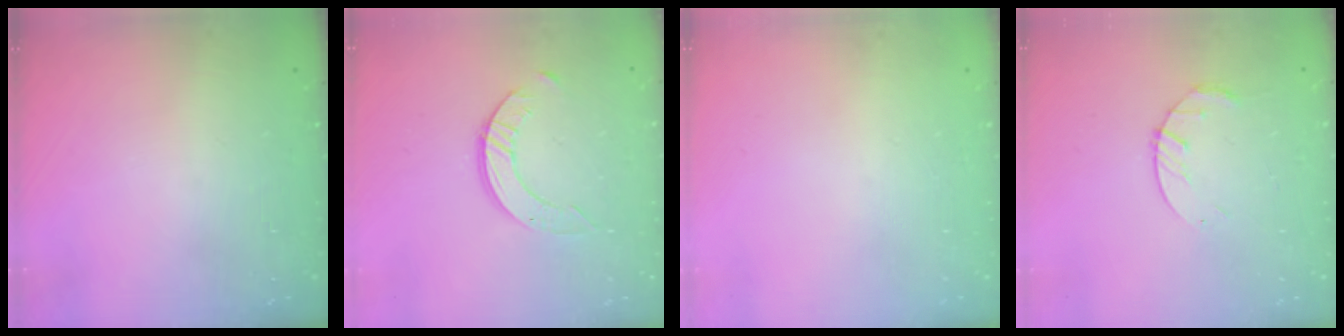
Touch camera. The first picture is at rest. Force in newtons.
{"total": 4.2, "press": 4.2, "slide": 0.4}
{"total": 0.0}
{"total": 3.6, "press": 3.6, "slide": 0.6}